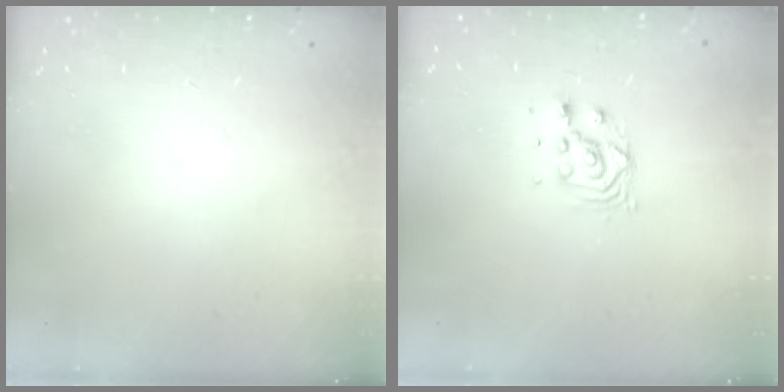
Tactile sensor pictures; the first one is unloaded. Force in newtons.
{"total": 5.5, "press": 5.5, "slide": 0.3}